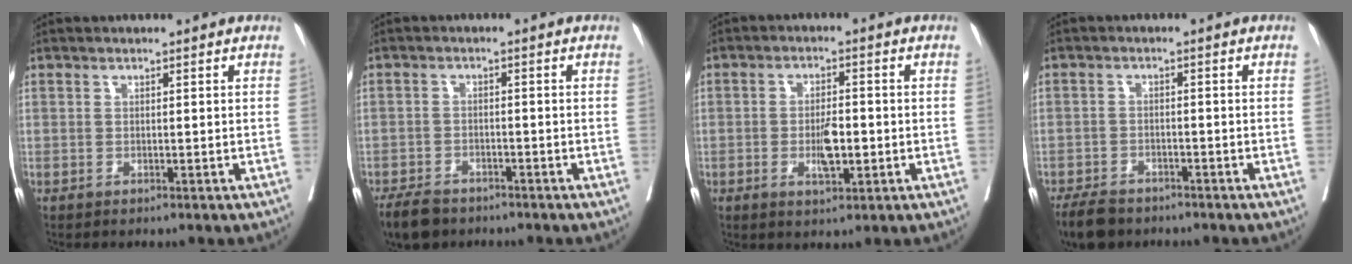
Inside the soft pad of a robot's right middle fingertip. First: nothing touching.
{"total": 5.5, "force": [-4.5, 2.5, 1.9], "torque": [-0.034, -0.005, -0.076]}
{"total": 4.9, "force": [-1.1, 1.6, 4.5], "torque": [-0.081, -0.002, -0.014]}
{"total": 5.7, "force": [-4.8, 2.4, 2.0], "torque": [-0.035, -0.007, -0.080]}